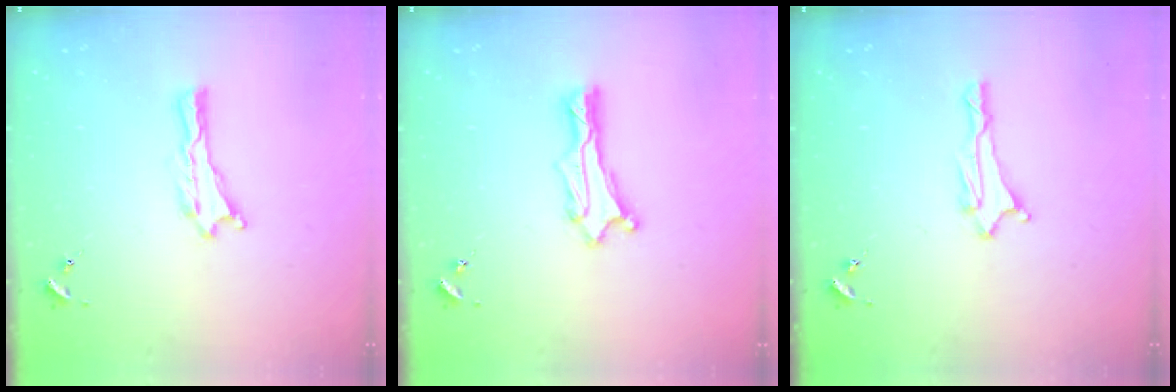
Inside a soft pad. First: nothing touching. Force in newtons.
{"total": 1.3, "press": 1.3, "slide": 0.1}
{"total": 1.7, "press": 1.6, "slide": 0.5}